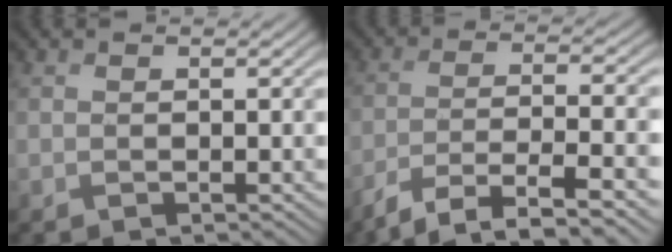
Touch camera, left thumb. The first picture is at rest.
{"total": 8.4, "force": [-5.8, 1.5, 5.9], "torque": [-0.090, -0.002, -0.107]}